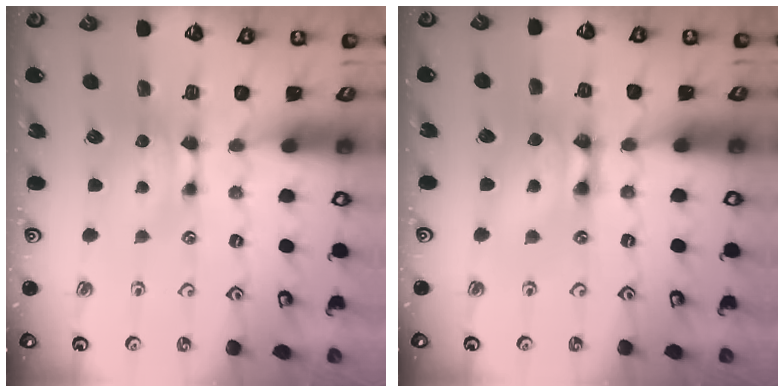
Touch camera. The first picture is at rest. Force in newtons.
{"total": 4.6, "press": 4.6, "slide": 0.4}